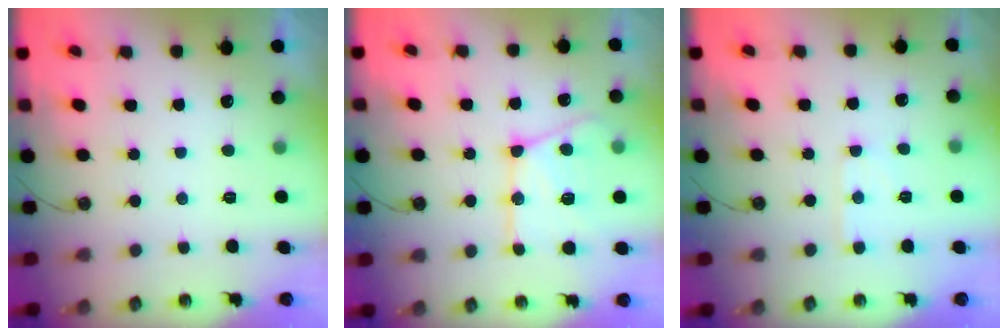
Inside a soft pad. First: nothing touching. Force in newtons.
{"total": 18.1, "press": 18.0, "slide": 1.7}
{"total": 3.4, "press": 3.3, "slide": 0.5}